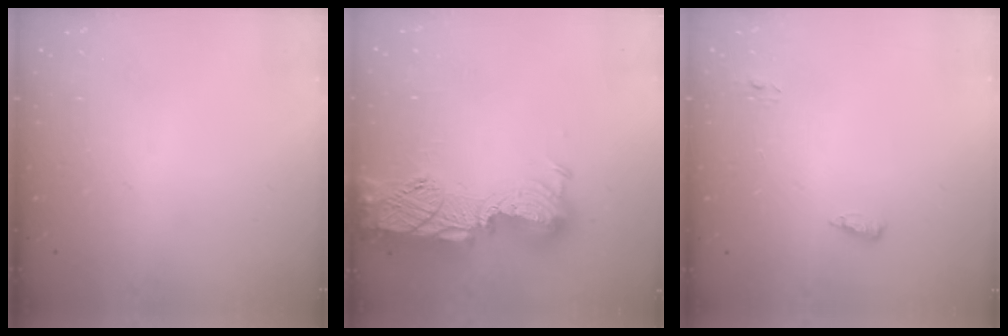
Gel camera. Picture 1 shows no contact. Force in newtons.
{"total": 19.3, "press": 19.2, "slide": 1.1}
{"total": 4.9, "press": 4.6, "slide": 1.5}